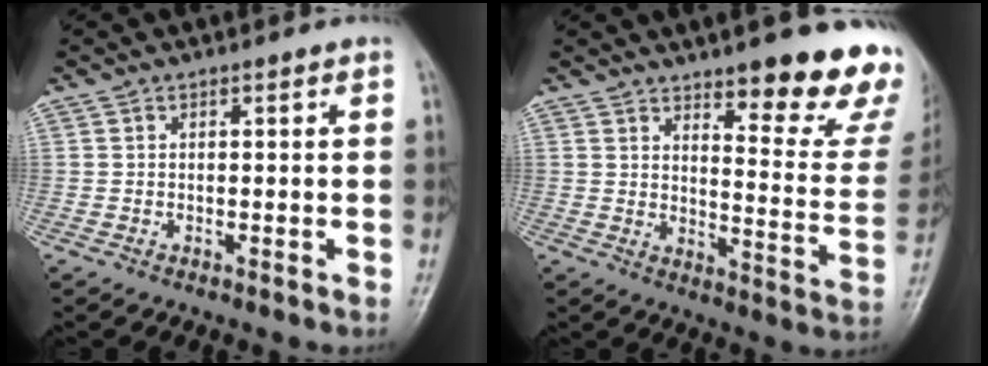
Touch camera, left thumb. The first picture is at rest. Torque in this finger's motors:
{"motor_torque": [0.77, 0.43, 1.41, -1.35, 0.10]}